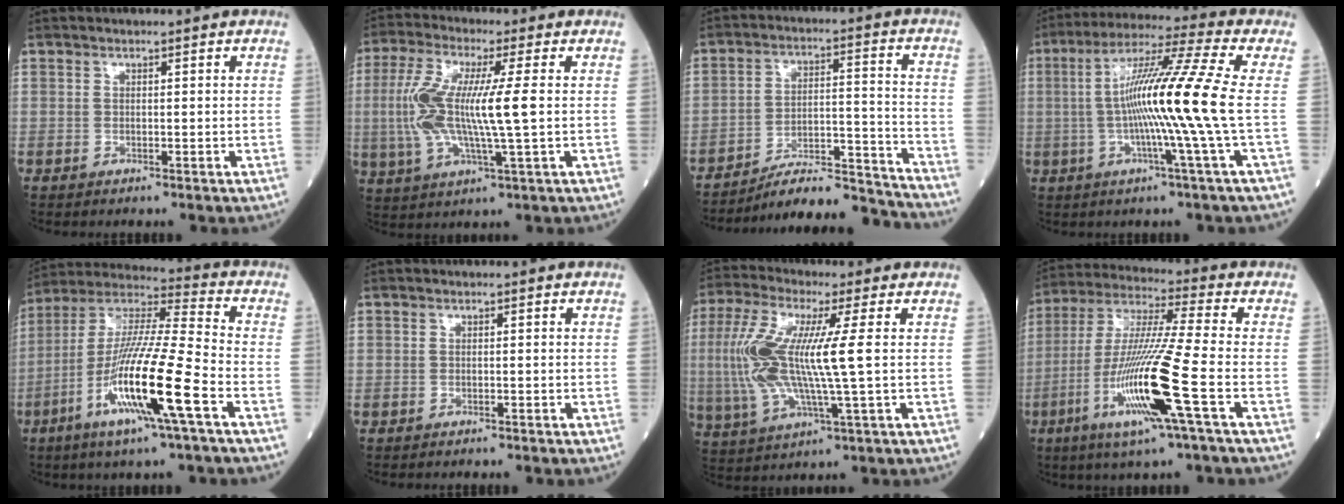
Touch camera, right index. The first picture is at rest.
{"total": 12.0, "force": [0.4, 1.2, 12.0], "torque": [-0.260, 0.005, 0.004]}
{"total": 15.1, "force": [-14.8, -0.2, 2.8], "torque": [-0.033, 0.032, -0.231]}
{"total": 14.3, "force": [-0.8, -2.9, 14.0], "torque": [-0.247, 0.000, -0.024]}
{"total": 17.5, "force": [-6.6, -0.1, 16.2], "torque": [-0.323, -0.016, -0.130]}
{"total": 1.8, "force": [-1.7, 0.2, 0.7], "torque": [-0.010, -0.001, -0.020]}
{"total": 13.5, "force": [0.8, 1.2, 13.5], "torque": [-0.305, 0.003, 0.012]}
{"total": 16.4, "force": [-5.8, -1.1, 15.3], "torque": [-0.317, -0.022, -0.116]}